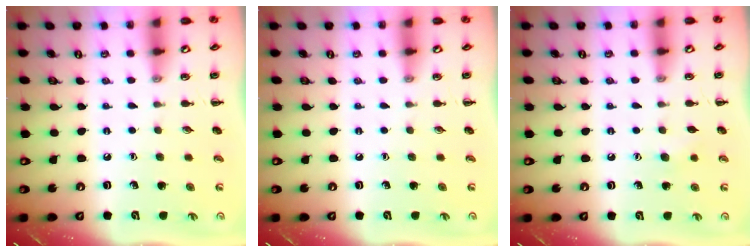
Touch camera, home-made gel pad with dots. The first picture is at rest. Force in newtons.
{"total": 0.0}
{"total": 5.2, "press": 5.0, "slide": 1.2}